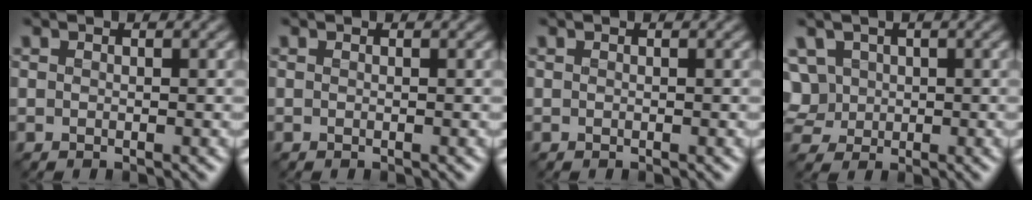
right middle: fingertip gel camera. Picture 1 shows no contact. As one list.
[{"total": 0.0}, {"total": 0.0}, {"total": 6.0, "force": [1.8, 4.8, 3.1], "torque": [-0.079, 0.025, 0.024]}]